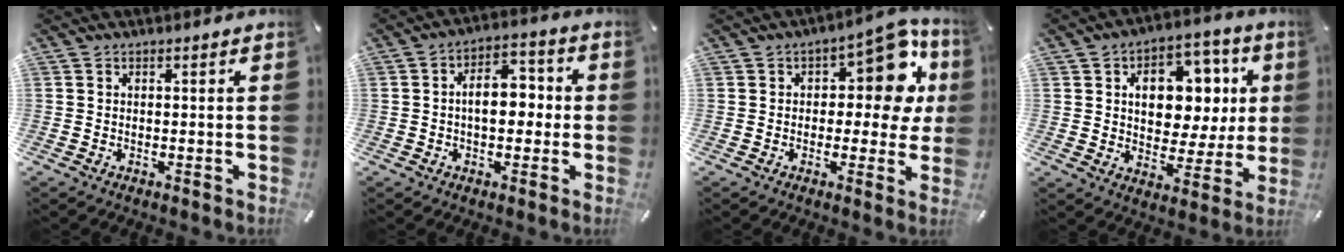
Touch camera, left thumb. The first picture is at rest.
{"total": 8.9, "force": [-0.4, 5.5, 7.0], "torque": [-0.084, 0.004, -0.012]}
{"total": 13.5, "force": [4.4, 7.6, 10.2], "torque": [-0.118, -0.031, 0.073]}
{"total": 13.5, "force": [3.6, 10.2, 8.1], "torque": [-0.110, -0.015, 0.065]}